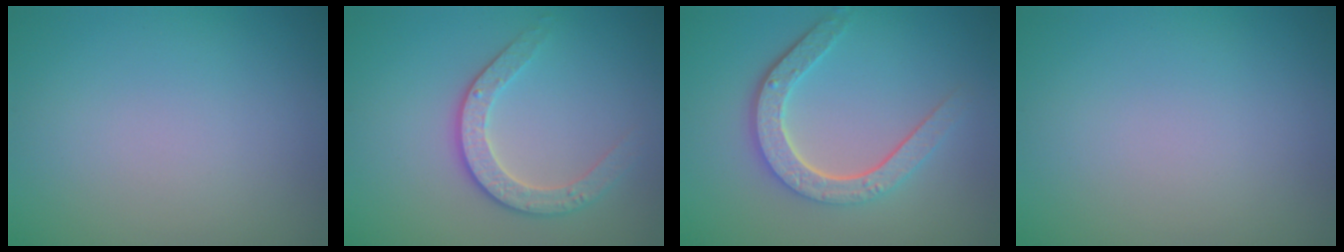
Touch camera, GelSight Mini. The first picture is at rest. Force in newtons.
{"total": 2.9, "press": 2.7, "slide": 1.1}
{"total": 4.8, "press": 3.6, "slide": 3.1}
{"total": 0.0}